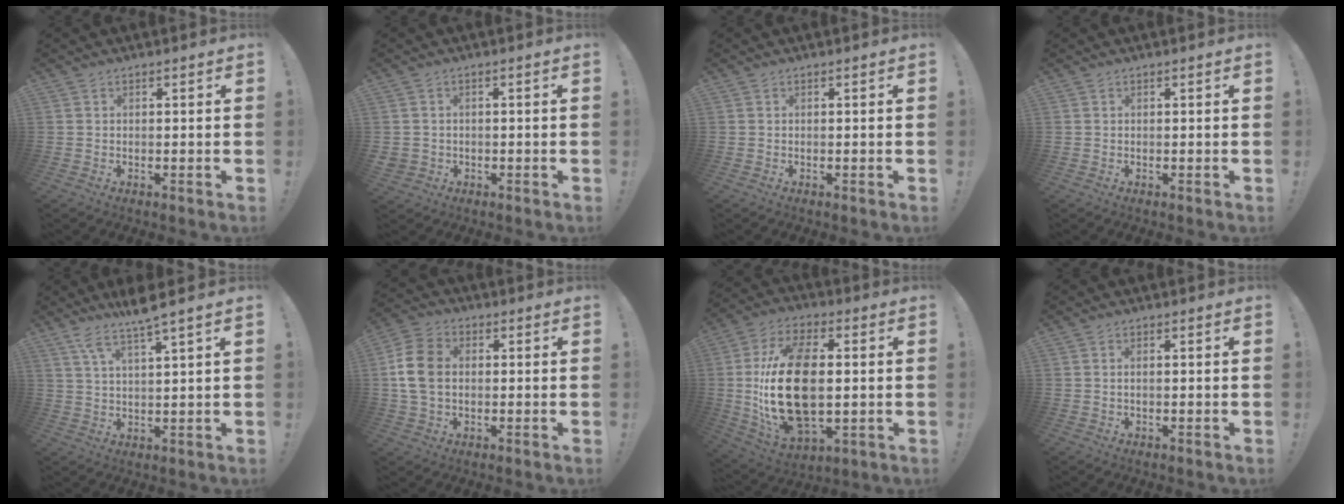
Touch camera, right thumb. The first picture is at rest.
{"total": 2.2, "force": [-0.1, 2.1, 0.7], "torque": [-0.014, 0.002, 0.000]}
{"total": 0.0}
{"total": 0.0}
{"total": 7.3, "force": [5.5, -0.2, 4.8], "torque": [-0.097, -0.025, 0.095]}
{"total": 11.3, "force": [0.4, 8.2, 7.7], "torque": [-0.156, 0.010, 0.010]}
{"total": 23.4, "force": [0.5, 13.5, 19.1], "torque": [-0.385, -0.004, 0.014]}
{"total": 0.9, "force": [0.1, 0.2, 0.9], "torque": [-0.026, 0.003, 0.004]}